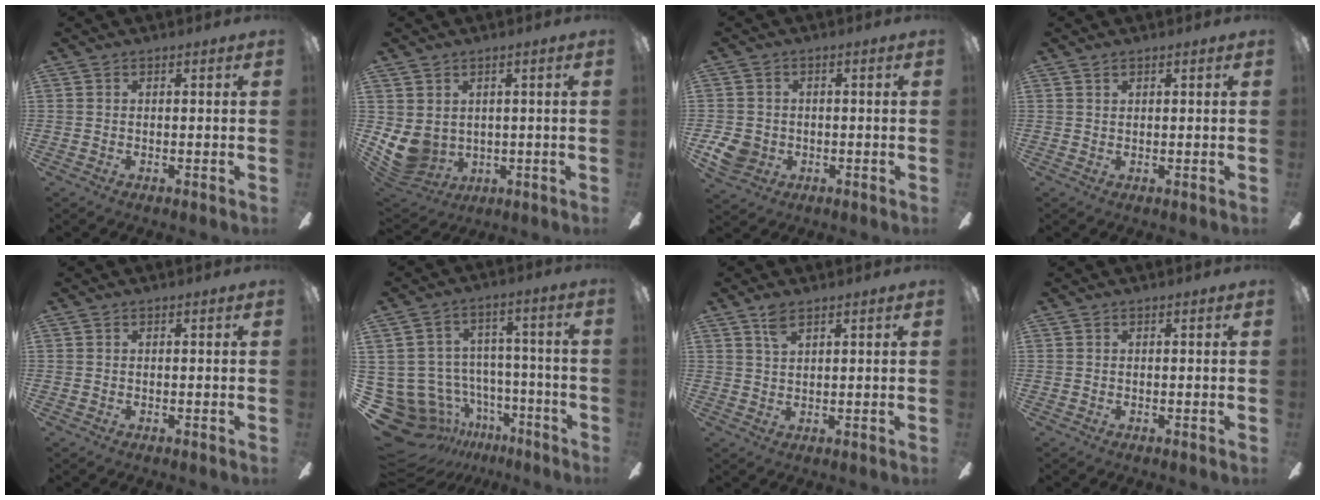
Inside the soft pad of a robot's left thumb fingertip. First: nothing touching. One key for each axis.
{"total": 7.8, "fx": 0.9, "fy": 6.8, "fz": 3.6, "tx": -0.108, "ty": -0.020, "tz": 0.021}
{"total": 5.7, "fx": -1.3, "fy": 5.1, "fz": 2.2, "tx": -0.043, "ty": 0.006, "tz": -0.024}
{"total": 1.0, "fx": 0.7, "fy": 0.5, "fz": 0.5, "tx": -0.013, "ty": 0.002, "tz": 0.012}
{"total": 0.0}
{"total": 13.8, "fx": -7.8, "fy": 10.4, "fz": 4.4, "tx": -0.121, "ty": 0.038, "tz": -0.113}
{"total": 3.5, "fx": 2.3, "fy": 1.4, "fz": 2.3, "tx": -0.052, "ty": 0.001, "tz": 0.042}
{"total": 0.0}